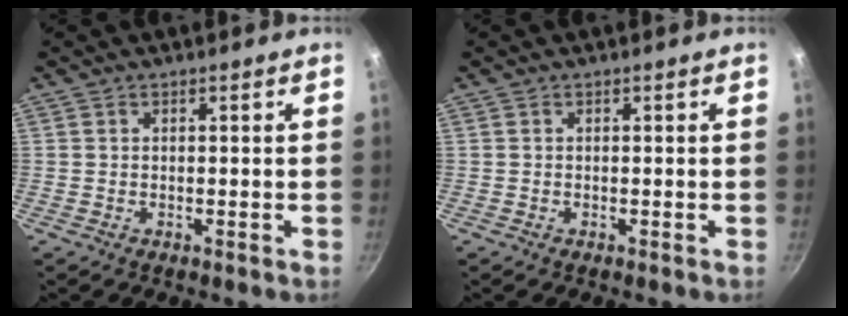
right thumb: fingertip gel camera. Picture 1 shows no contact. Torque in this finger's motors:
{"motor_torque": [0.00, -0.08, -0.12, 0.47, -0.01]}